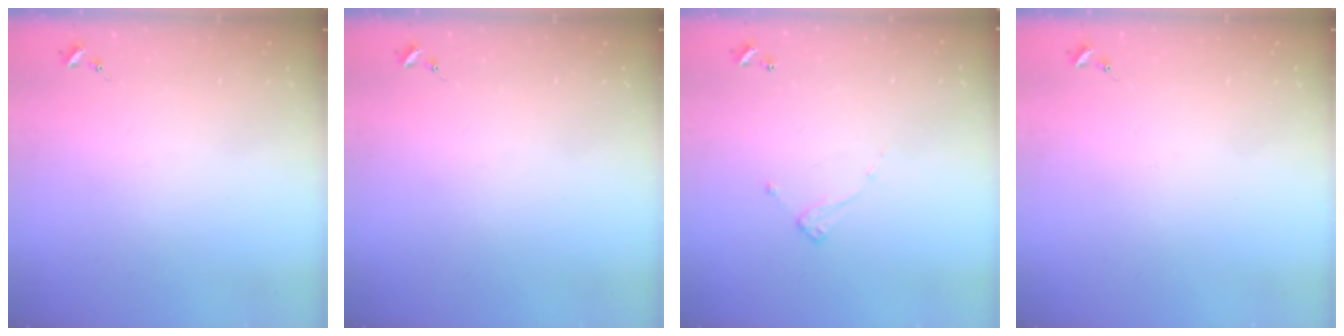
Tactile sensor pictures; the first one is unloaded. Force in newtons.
{"total": 0.0}
{"total": 5.0, "press": 5.0, "slide": 0.4}
{"total": 0.0}